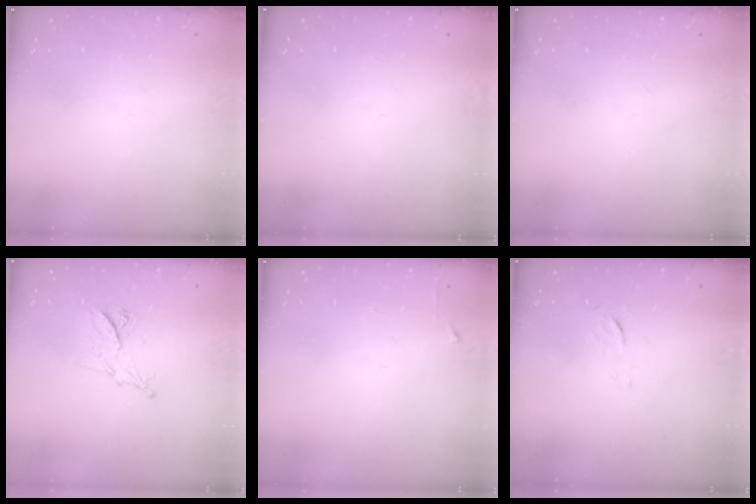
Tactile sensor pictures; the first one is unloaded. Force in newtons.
{"total": 1.5, "press": 1.5, "slide": 0.1}
{"total": 0.0}
{"total": 8.6, "press": 8.6, "slide": 0.7}
{"total": 2.4, "press": 2.4, "slide": 0.3}
{"total": 3.3, "press": 3.3, "slide": 0.4}